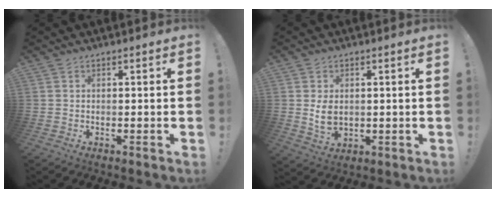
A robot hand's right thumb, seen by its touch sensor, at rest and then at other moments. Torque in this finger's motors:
{"motor_torque": [0.19, 0.51, 0.33, -0.08, -0.05]}